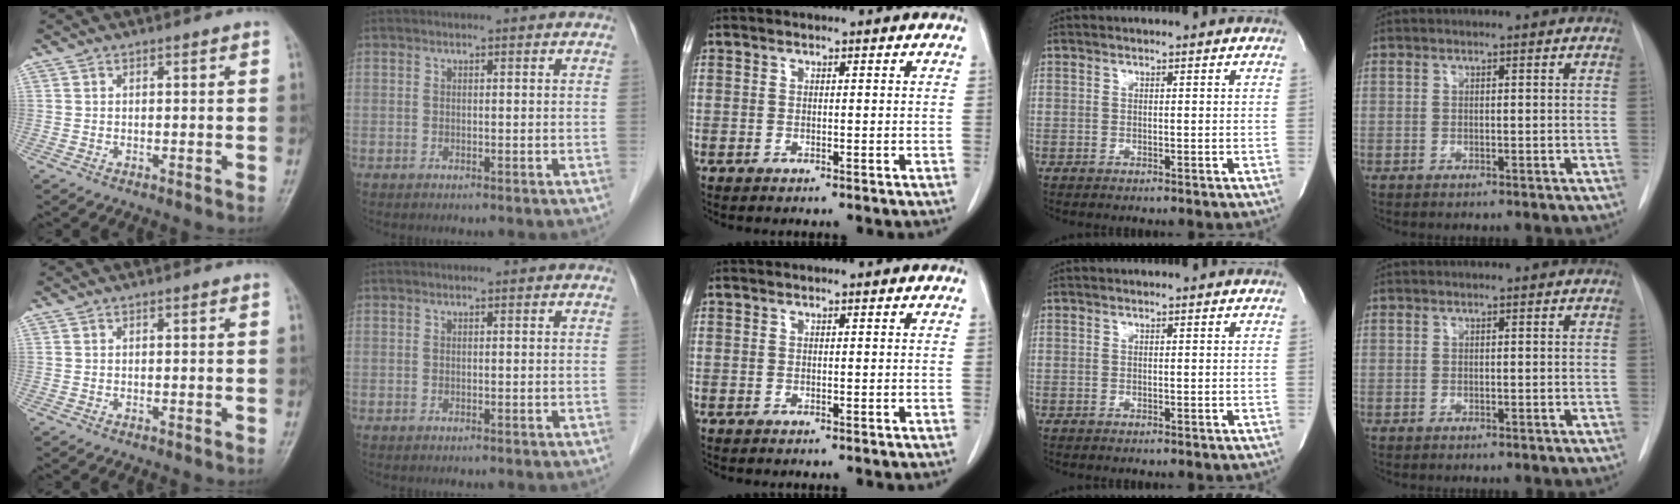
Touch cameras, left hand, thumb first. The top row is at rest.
{}